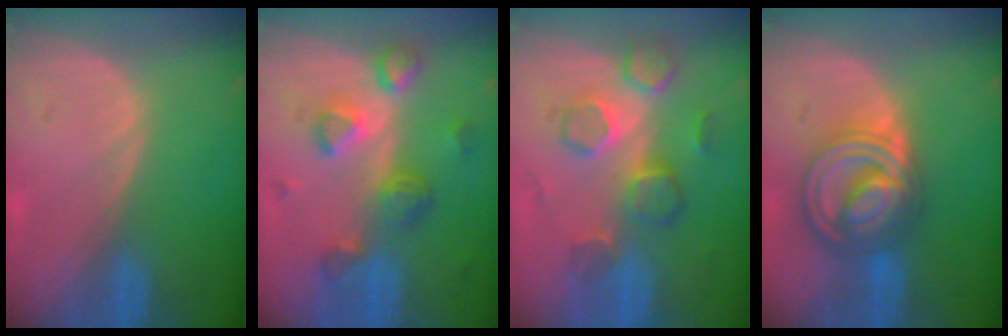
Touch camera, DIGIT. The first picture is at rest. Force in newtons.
{"total": 7.7, "press": 6.9, "slide": 3.4}
{"total": 8.8, "press": 7.6, "slide": 4.4}
{"total": 9.3, "press": 9.3, "slide": 0.7}